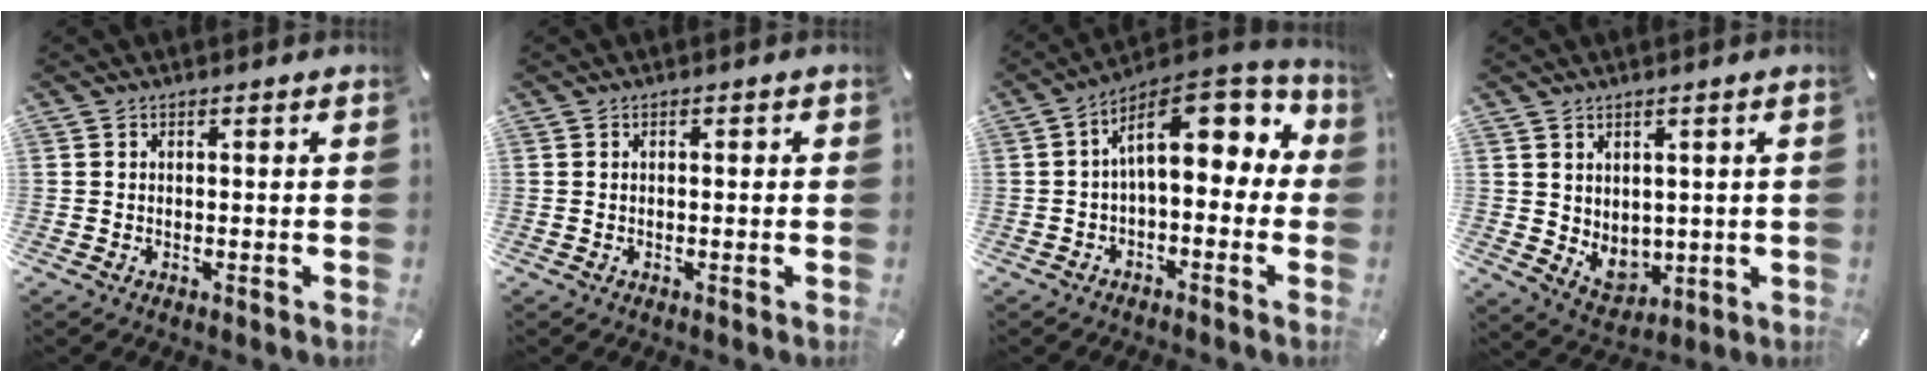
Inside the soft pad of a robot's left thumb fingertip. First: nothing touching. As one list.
[{"total": 0.7, "force": [-0.1, 0.5, 0.5], "torque": [-0.010, 0.002, -0.003]}, {"total": 16.6, "force": [5.0, 8.2, 13.5], "torque": [-0.211, -0.023, 0.084]}, {"total": 6.1, "force": [1.9, 5.5, 1.8], "torque": [-0.029, -0.017, 0.041]}]